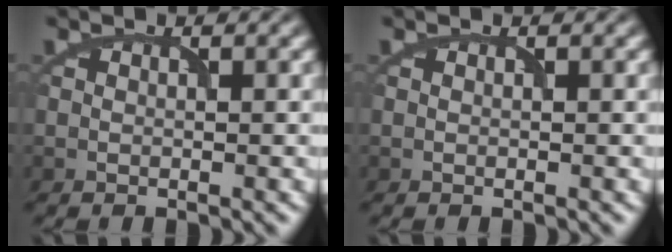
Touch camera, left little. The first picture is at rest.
{"total": 0.0}